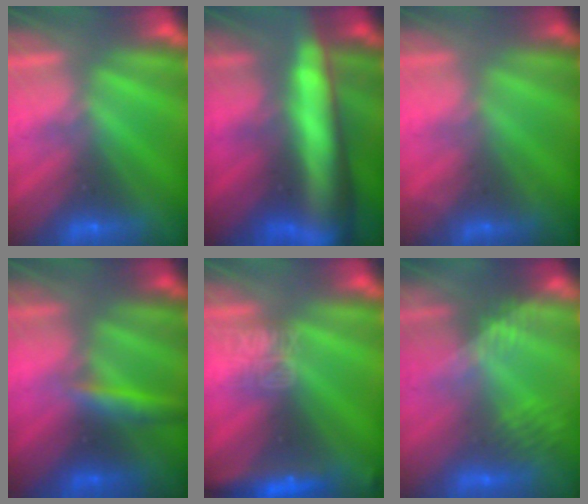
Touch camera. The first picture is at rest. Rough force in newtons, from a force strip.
{"total": 6.3}
{"total": 1.8}
{"total": 2.9}
{"total": 8.3}
{"total": 2.4}